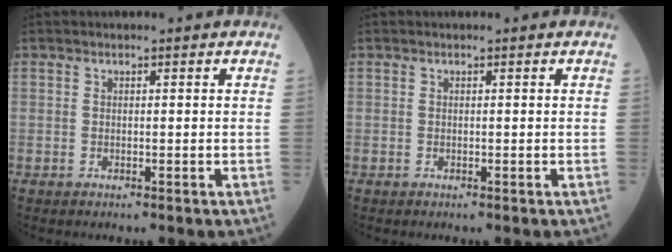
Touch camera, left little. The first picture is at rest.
{"total": 0.0}